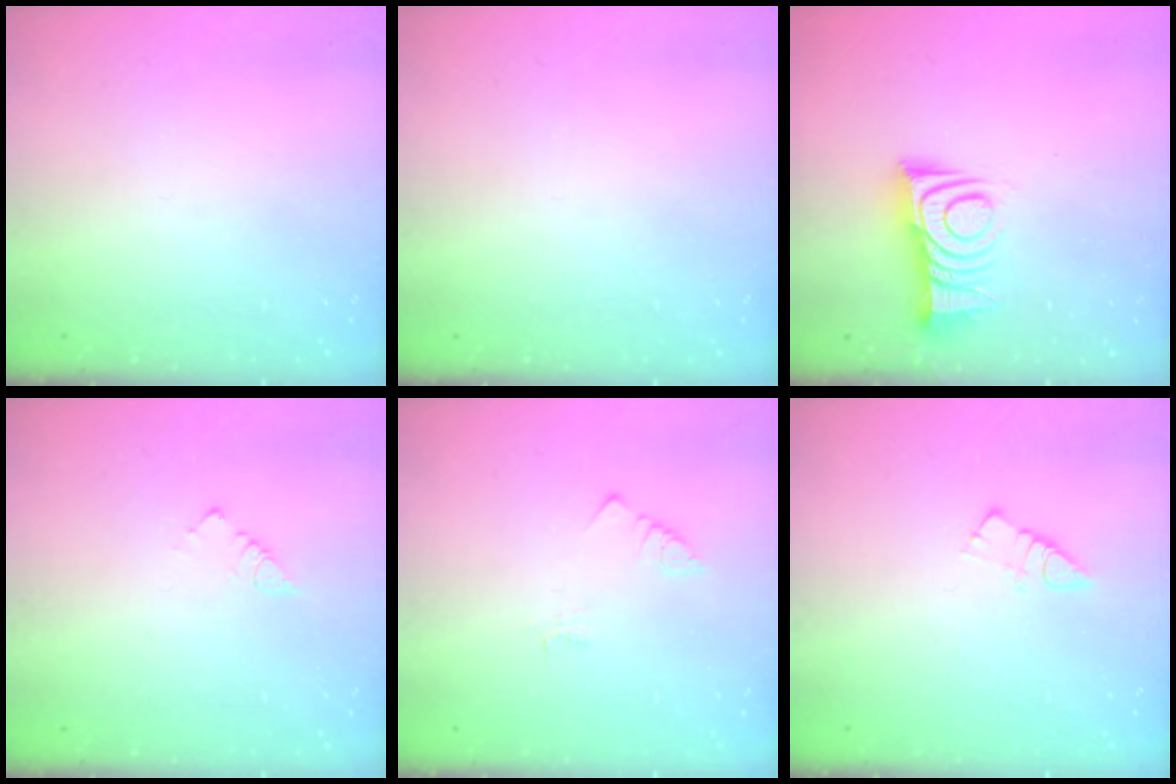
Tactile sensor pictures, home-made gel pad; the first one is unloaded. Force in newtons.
{"total": 0.0}
{"total": 11.2, "press": 11.2, "slide": 0.5}
{"total": 3.4, "press": 3.4, "slide": 0.5}
{"total": 1.4, "press": 1.4, "slide": 0.3}
{"total": 4.0, "press": 4.0, "slide": 0.4}